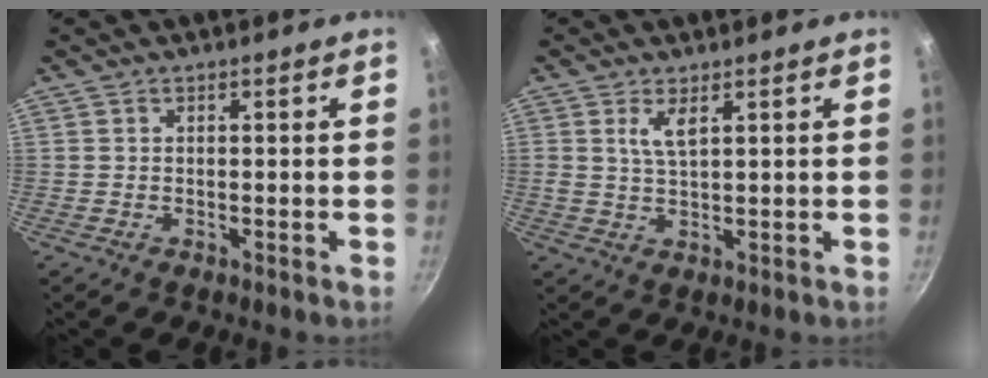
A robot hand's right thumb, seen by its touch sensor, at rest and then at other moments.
{"total": 3.7, "force": [1.7, 1.2, 3.0], "torque": [-0.057, -0.013, 0.035]}